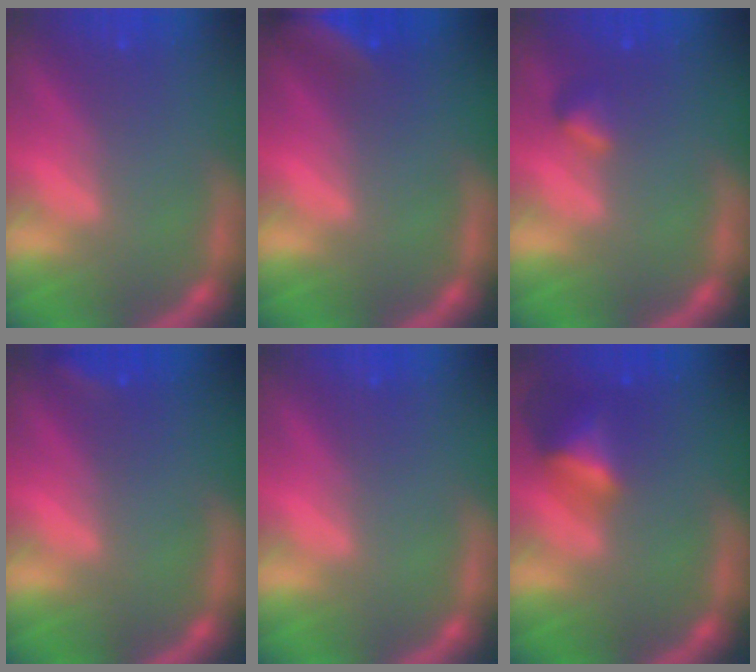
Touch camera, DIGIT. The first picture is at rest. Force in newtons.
{"total": 6.0}
{"total": 1.4}
{"total": 1.4}
{"total": 0.0}
{"total": 4.0}